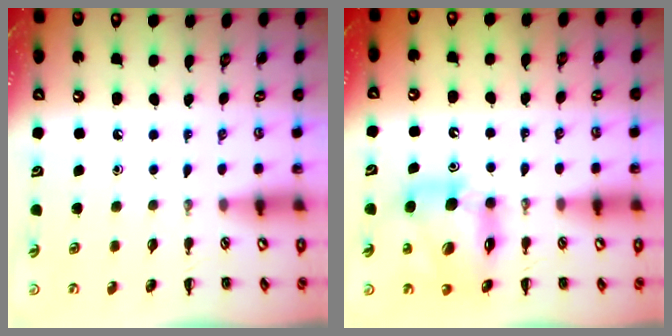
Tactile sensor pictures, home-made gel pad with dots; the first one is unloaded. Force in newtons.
{"total": 13.3, "press": 12.8, "slide": 3.6}